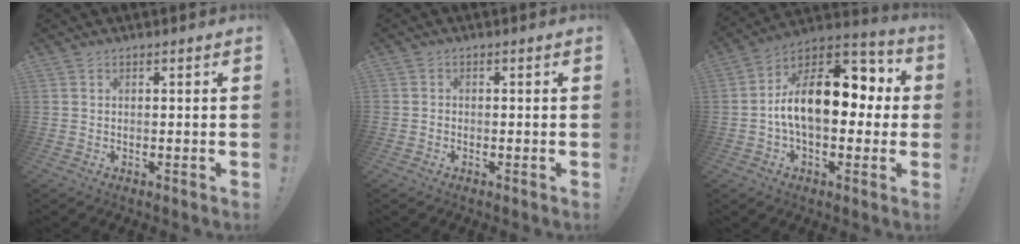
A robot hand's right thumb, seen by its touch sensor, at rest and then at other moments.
{"total": 1.5, "force": [-0.8, 1.3, 0.3], "torque": [-0.005, 0.008, -0.014]}
{"total": 19.8, "force": [1.1, 11.2, 16.3], "torque": [-0.259, 0.008, 0.019]}